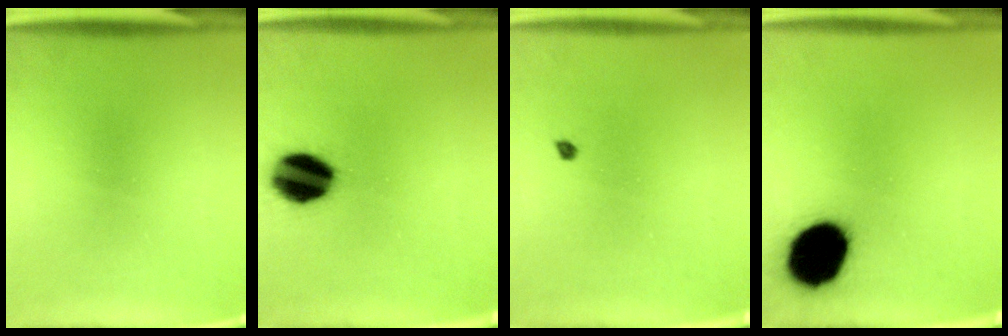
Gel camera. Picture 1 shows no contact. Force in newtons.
{"total": 14.3}
{"total": 0.6}
{"total": 16.2}